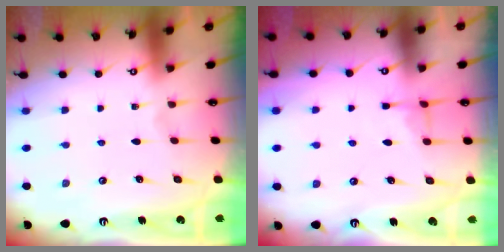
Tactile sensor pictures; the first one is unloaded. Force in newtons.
{"total": 3.4, "press": 3.4, "slide": 0.7}